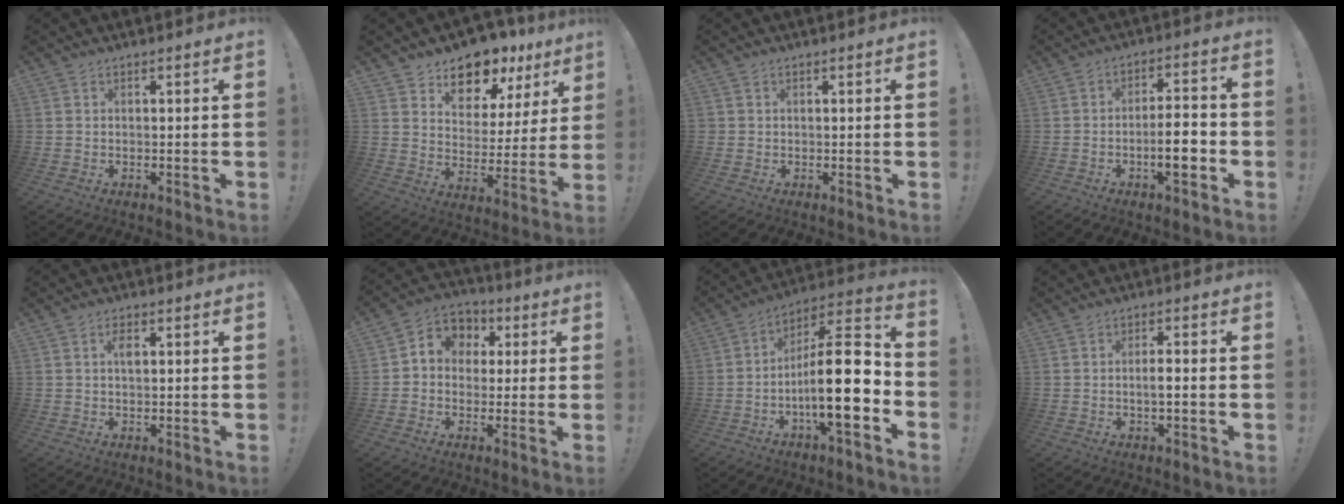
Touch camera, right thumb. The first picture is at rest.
{"total": 12.3, "force": [9.7, 6.4, 3.8], "torque": [-0.049, -0.079, 0.174]}
{"total": 0.7, "force": [0.2, 0.6, -0.3], "torque": [0.005, 0.001, 0.004]}
{"total": 10.5, "force": [-3.6, 2.9, 9.4], "torque": [-0.151, 0.009, -0.066]}
{"total": 2.4, "force": [0.7, 1.2, 1.9], "torque": [-0.027, 0.001, 0.007]}
{"total": 7.4, "force": [0.3, 6.9, 2.7], "torque": [-0.038, 0.008, 0.013]}
{"total": 21.1, "force": [-4.8, 6.6, 19.5], "torque": [-0.330, 0.023, -0.075]}
{"total": 3.5, "force": [-0.9, 0.7, 3.3], "torque": [-0.057, 0.004, -0.019]}